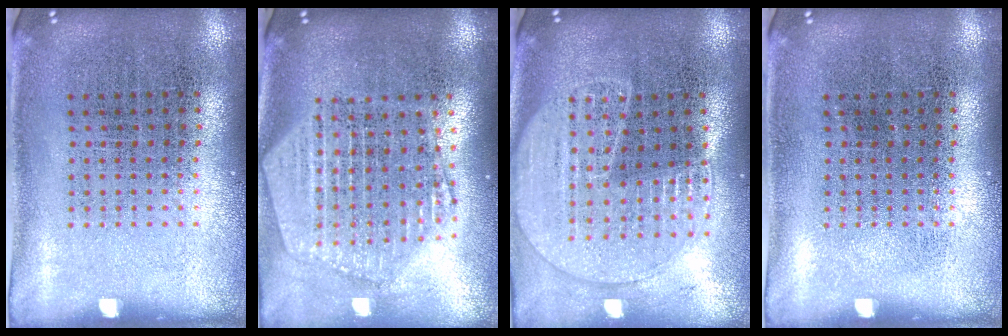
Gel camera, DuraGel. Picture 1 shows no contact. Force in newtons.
{"total": 2.3, "press": 2.0, "slide": 1.1}
{"total": 1.8, "press": 1.7, "slide": 0.6}
{"total": 0.0}